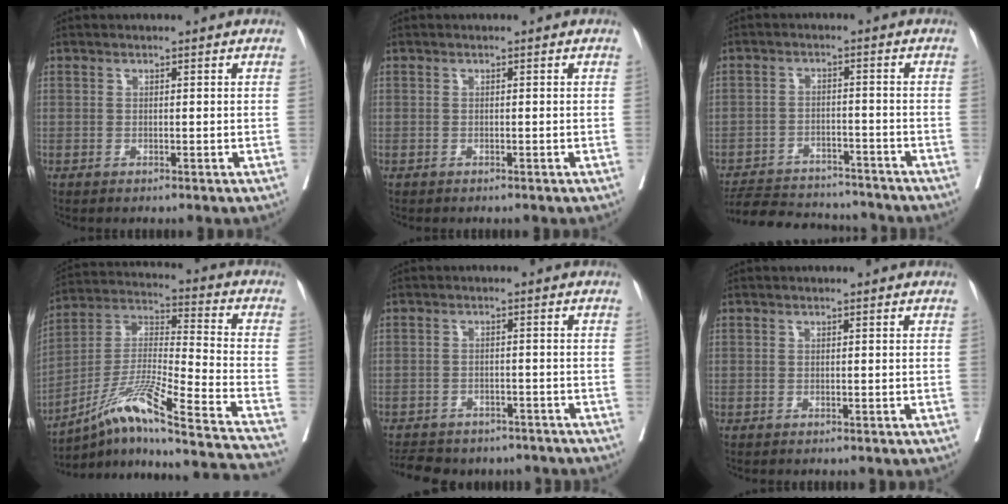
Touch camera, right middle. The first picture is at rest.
{"total": 0.0}
{"total": 12.9, "force": [-11.7, 4.7, 2.7], "torque": [-0.044, 0.008, -0.166]}
{"total": 22.8, "force": [-17.4, -0.5, 14.8], "torque": [-0.229, 0.002, -0.300]}
{"total": 12.9, "force": [-10.8, 6.0, 3.7], "torque": [-0.078, 0.006, -0.130]}
{"total": 0.0}